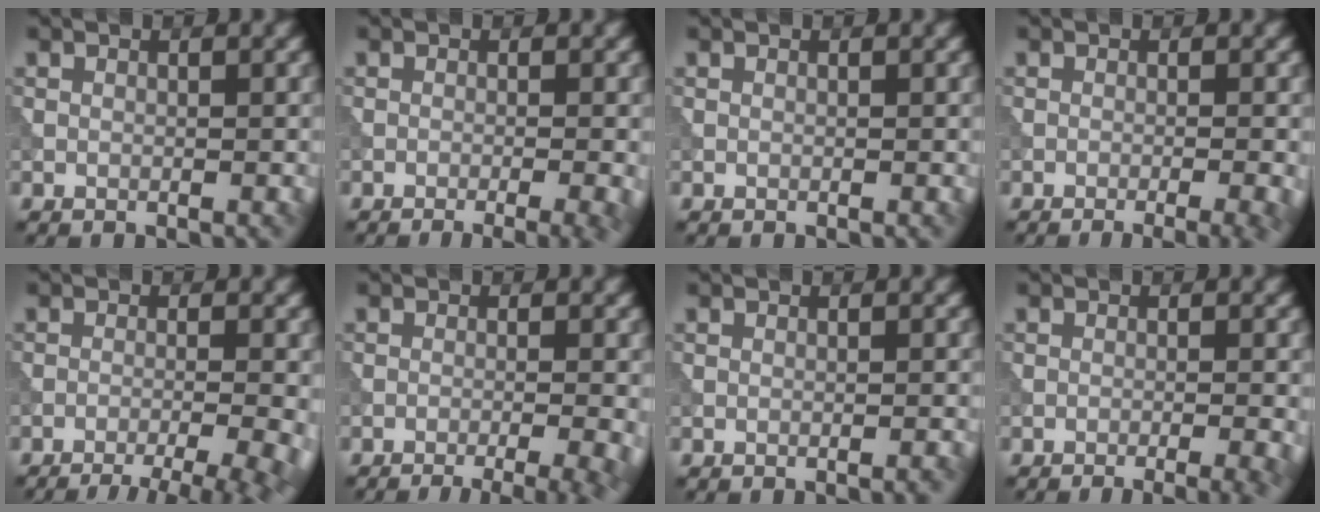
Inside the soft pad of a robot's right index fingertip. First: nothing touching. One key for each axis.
{"total": 5.8, "fx": -3.2, "fy": 2.2, "fz": 4.3, "tx": -0.029, "ty": 0.001, "tz": -0.028}
{"total": 0.0}
{"total": 5.6, "fx": -3.1, "fy": 2.1, "fz": 4.1, "tx": -0.027, "ty": 0.002, "tz": -0.028}
{"total": 9.6, "fx": -6.9, "fy": 3.2, "fz": 6.0, "tx": -0.061, "ty": -0.010, "tz": -0.064}
{"total": 8.7, "fx": -5.8, "fy": 3.1, "fz": 5.7, "tx": -0.041, "ty": -0.002, "tz": -0.052}
{"total": 0.7, "fx": -0.3, "fy": 0.2, "fz": 0.6, "tx": -0.002, "ty": 0.004, "tz": -0.006}
{"total": 5.3, "fx": -3.4, "fy": 1.9, "fz": 3.7, "tx": -0.024, "ty": 0.003, "tz": -0.031}